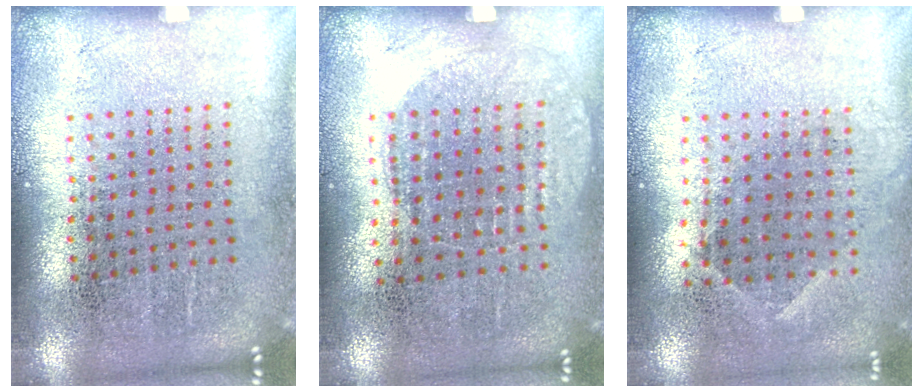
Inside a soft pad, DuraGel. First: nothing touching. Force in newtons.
{"total": 1.0, "press": 0.9, "slide": 0.4}
{"total": 0.9, "press": 0.7, "slide": 0.7}